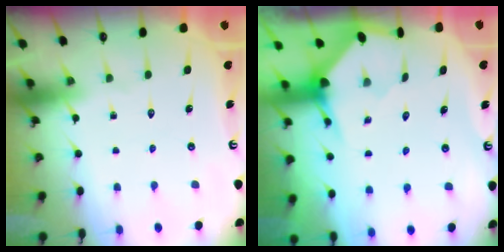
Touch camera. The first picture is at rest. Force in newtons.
{"total": 3.2, "press": 3.2, "slide": 0.3}